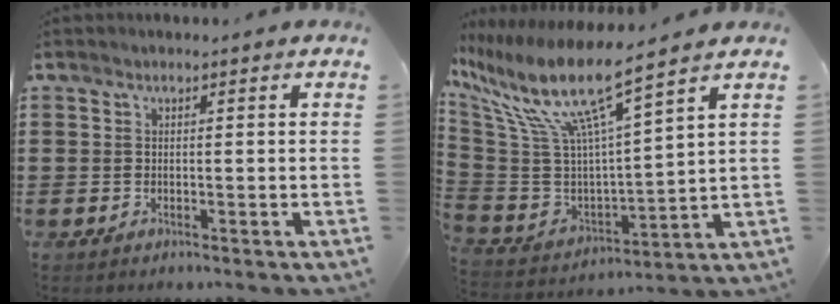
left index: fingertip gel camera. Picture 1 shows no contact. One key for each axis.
{"total": 12.0, "fx": 7.5, "fy": 1.9, "fz": 9.1, "tx": -0.203, "ty": -0.053, "tz": 0.122}